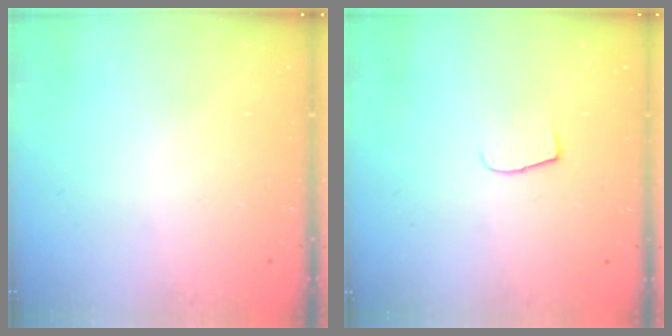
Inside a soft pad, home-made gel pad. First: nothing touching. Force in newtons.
{"total": 5.3, "press": 5.2, "slide": 0.6}